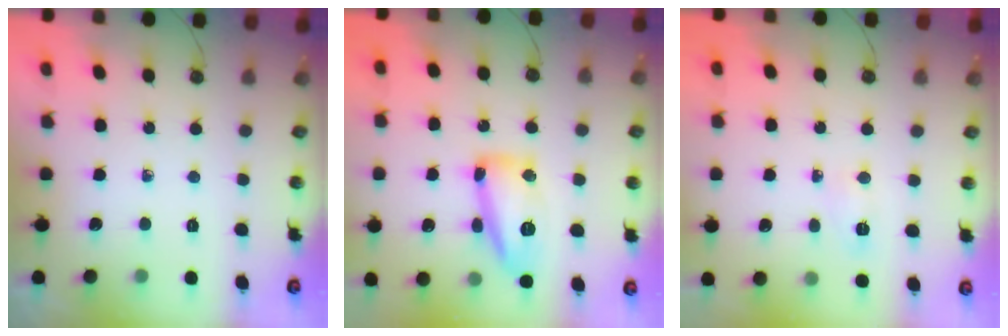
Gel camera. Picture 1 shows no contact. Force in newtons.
{"total": 14.2, "press": 14.2, "slide": 0.6}
{"total": 4.5, "press": 4.5, "slide": 0.5}